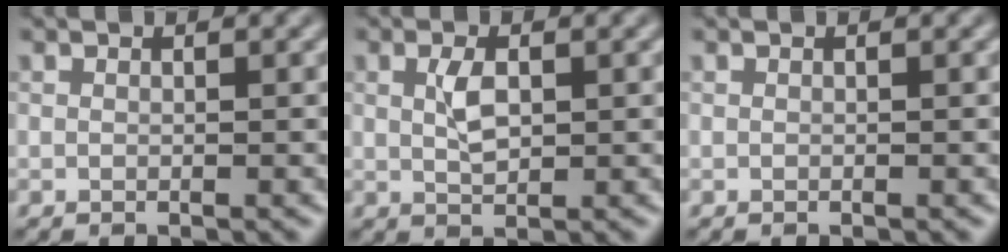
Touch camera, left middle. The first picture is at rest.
{"total": 1.9, "force": [0.2, 0.9, 1.6], "torque": [-0.041, 0.001, 0.011]}
{"total": 0.0}